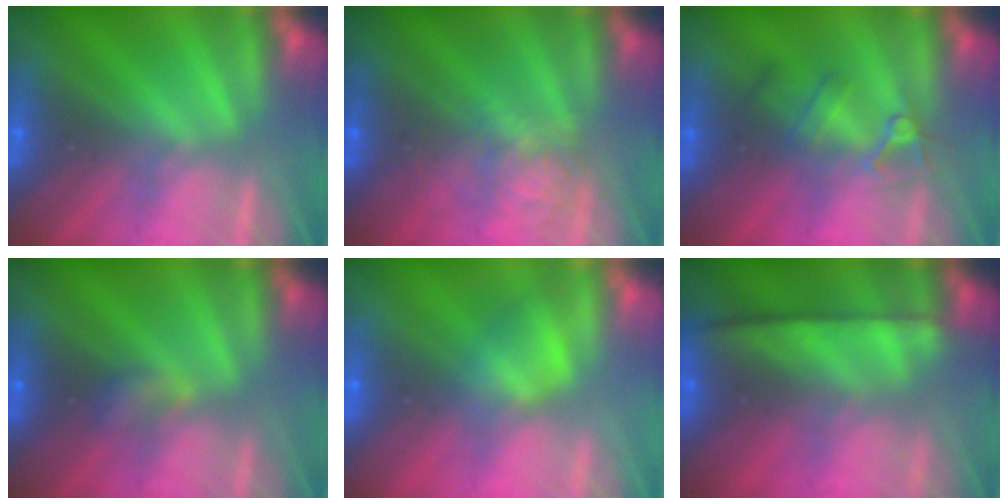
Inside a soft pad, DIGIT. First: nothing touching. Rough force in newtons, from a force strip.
{"total": 3.9}
{"total": 2.4}
{"total": 2.2}
{"total": 1.6}
{"total": 8.0}